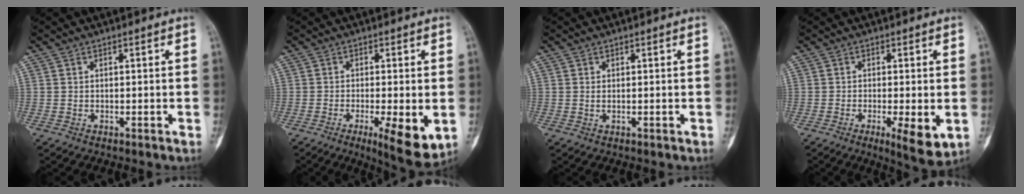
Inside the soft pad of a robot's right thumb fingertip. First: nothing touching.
{"total": 8.8, "force": [-2.4, 2.2, 8.2], "torque": [-0.119, -0.020, -0.034]}
{"total": 0.6, "force": [0.1, 0.2, 0.6], "torque": [-0.017, -0.002, 0.005]}
{"total": 6.8, "force": [-1.7, 1.7, 6.4], "torque": [-0.097, -0.017, -0.025]}